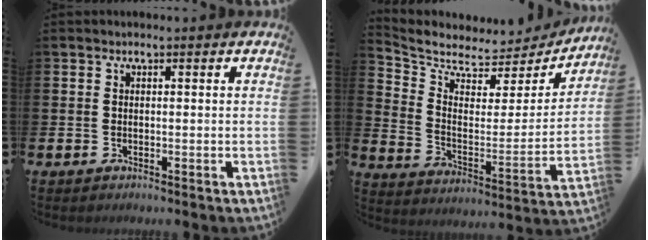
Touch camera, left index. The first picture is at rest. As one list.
[{"total": 6.0, "force": [5.4, 2.4, 0.8], "torque": [-0.058, -0.052, 0.087]}]